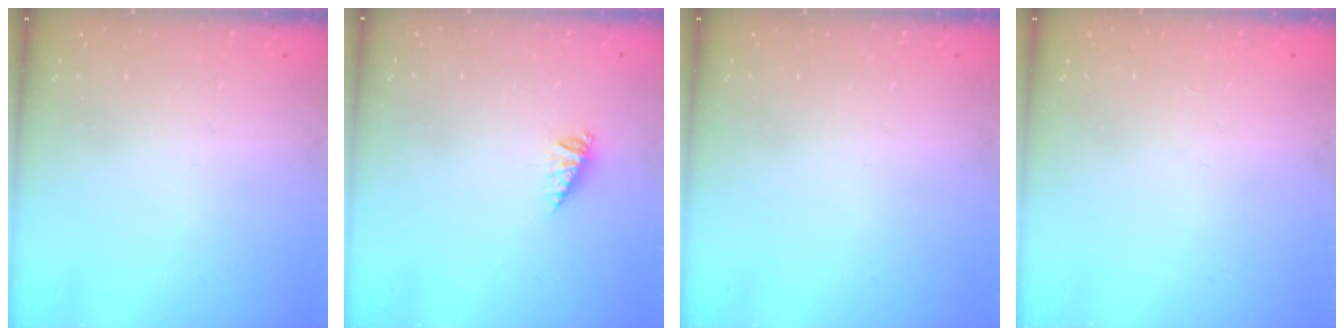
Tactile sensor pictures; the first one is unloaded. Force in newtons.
{"total": 2.9, "press": 2.8, "slide": 0.2}
{"total": 0.0}
{"total": 0.0}